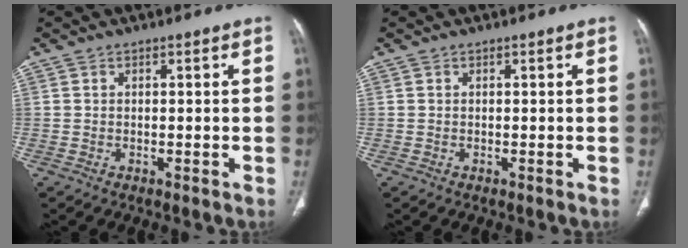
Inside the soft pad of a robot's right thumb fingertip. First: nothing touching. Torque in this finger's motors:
{"motor_torque": [0.06, 0.07, 0.23, -0.25, 0.04]}